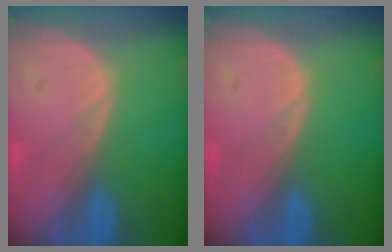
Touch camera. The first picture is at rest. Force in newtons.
{"total": 0.0}